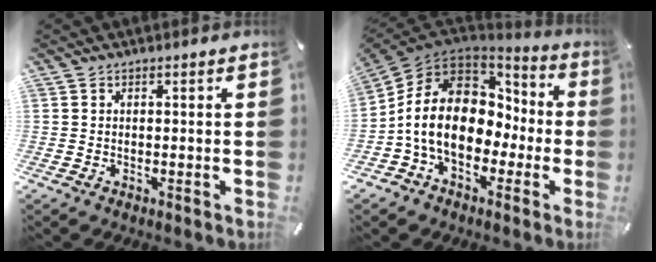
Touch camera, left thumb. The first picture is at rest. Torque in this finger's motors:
{"motor_torque": [2.28, 2.73, 1.67, 1.09, 0.45]}